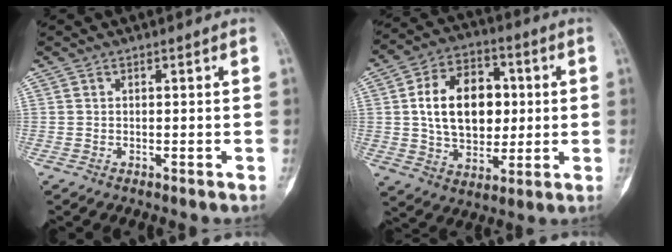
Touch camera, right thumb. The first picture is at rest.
{"total": 16.8, "force": [2.0, 11.5, 12.1], "torque": [-0.158, 0.009, 0.033]}